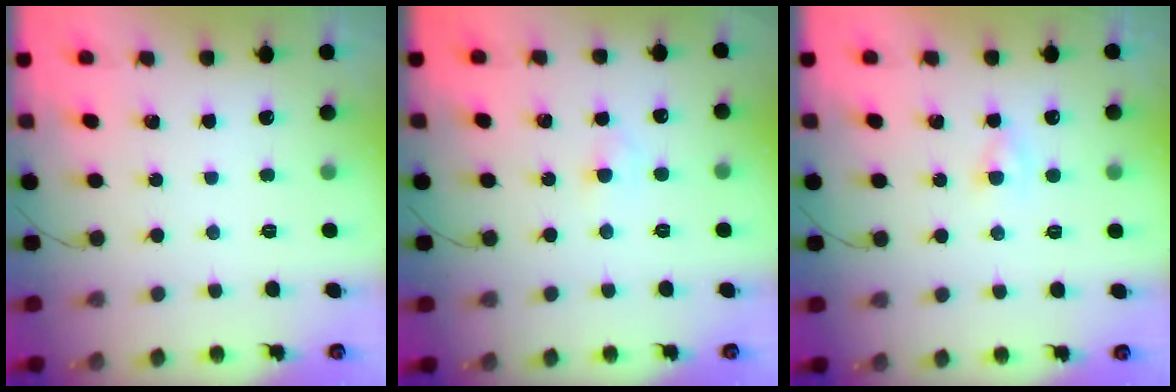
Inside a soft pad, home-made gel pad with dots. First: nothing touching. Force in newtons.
{"total": 2.1, "press": 2.0, "slide": 0.9}
{"total": 1.9, "press": 1.7, "slide": 0.9}